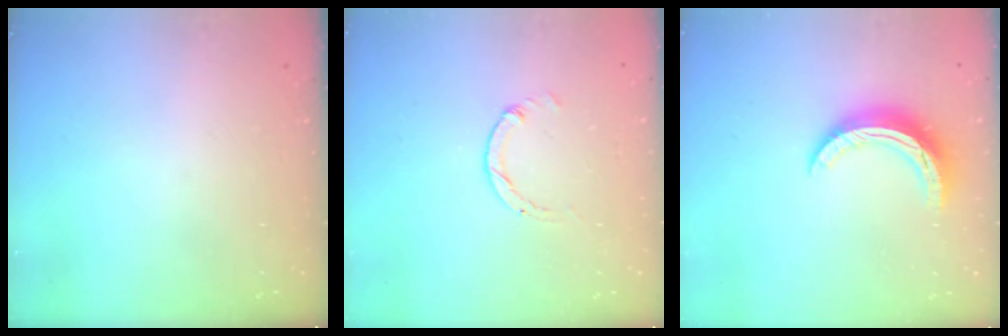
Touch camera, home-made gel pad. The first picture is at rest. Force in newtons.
{"total": 0.0}
{"total": 10.3, "press": 10.3, "slide": 0.3}